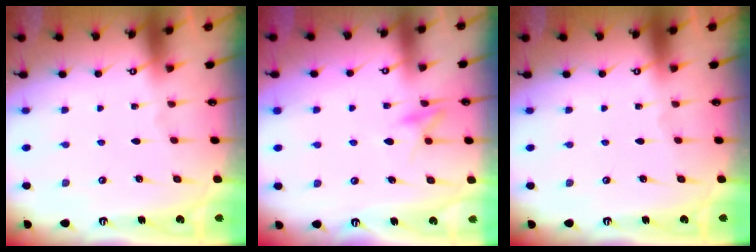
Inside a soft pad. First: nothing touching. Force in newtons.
{"total": 11.5, "press": 11.5, "slide": 1.1}
{"total": 0.0}